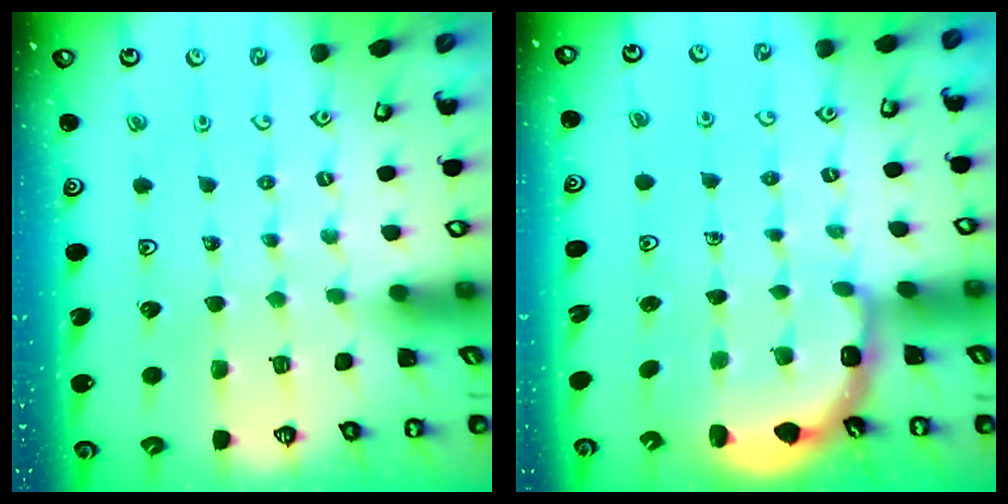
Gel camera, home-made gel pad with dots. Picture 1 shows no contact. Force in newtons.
{"total": 3.2, "press": 2.7, "slide": 1.7}